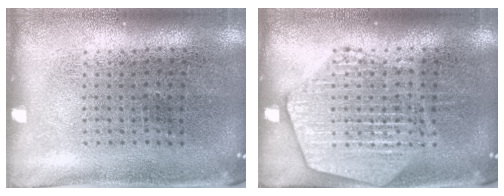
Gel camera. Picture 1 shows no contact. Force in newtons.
{"total": 3.1, "press": 3.1, "slide": 0.3}